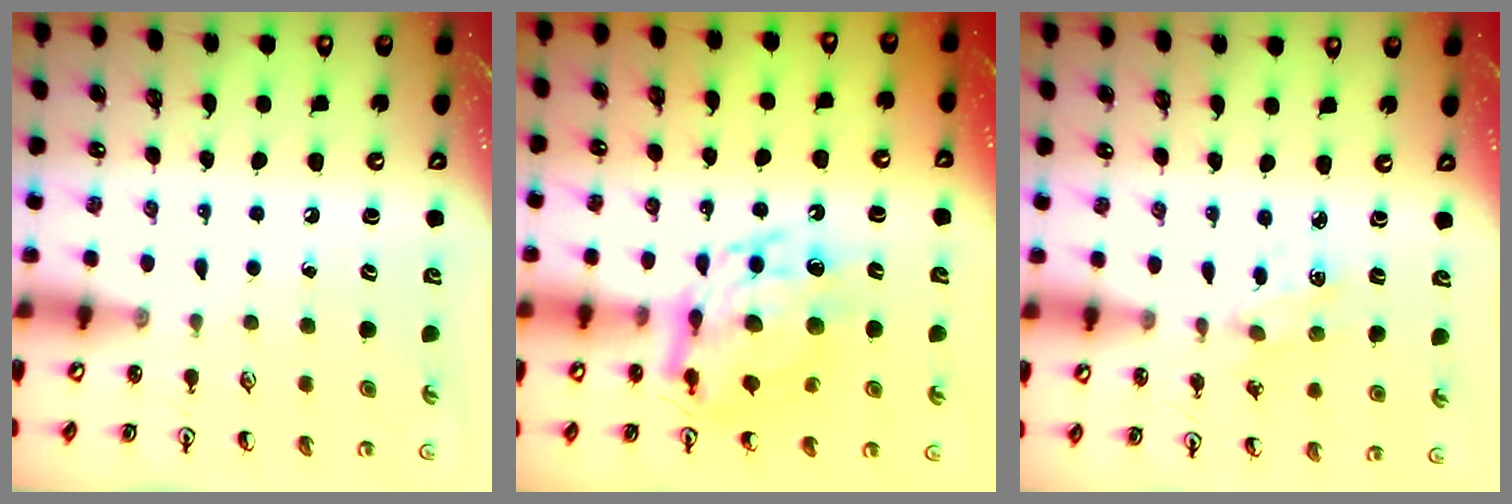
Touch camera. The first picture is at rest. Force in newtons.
{"total": 13.5, "press": 13.4, "slide": 1.4}
{"total": 2.2, "press": 2.2, "slide": 0.2}